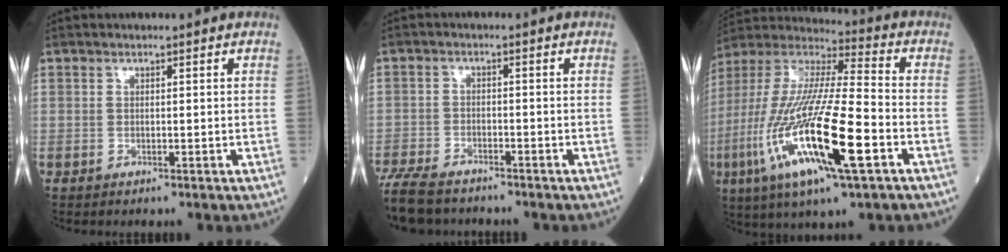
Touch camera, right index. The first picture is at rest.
{"total": 9.4, "force": [-8.1, 2.9, 3.9], "torque": [-0.075, -0.019, -0.138]}
{"total": 24.1, "force": [-7.9, 3.5, 22.5], "torque": [-0.493, -0.046, -0.148]}